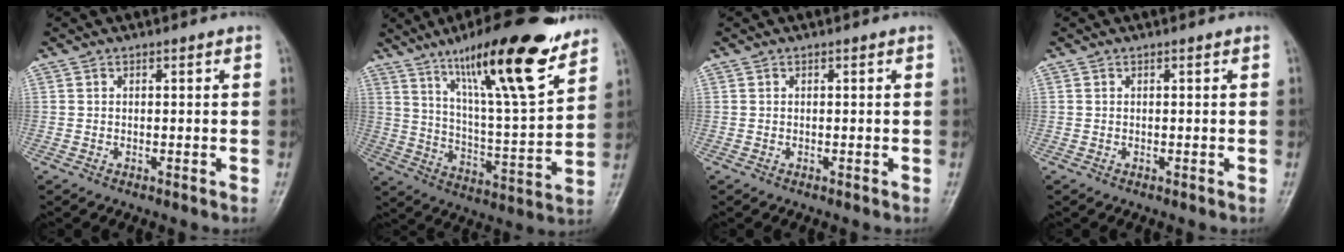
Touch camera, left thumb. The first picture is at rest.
{"total": 21.7, "force": [14.3, 4.0, 15.8], "torque": [-0.229, -0.065, 0.235]}
{"total": 0.0}
{"total": 0.0}